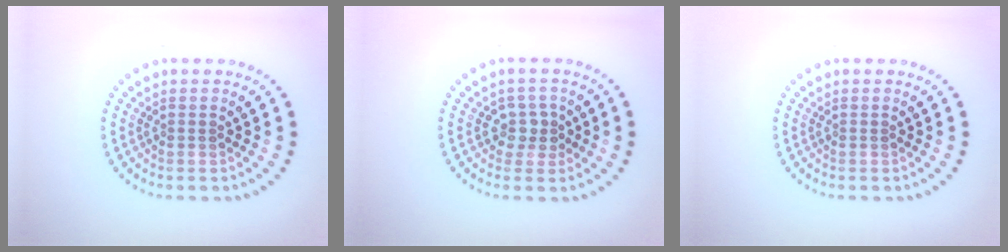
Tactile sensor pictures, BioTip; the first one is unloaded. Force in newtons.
{"total": 2.0, "press": 1.7, "slide": 1.0}
{"total": 0.0}